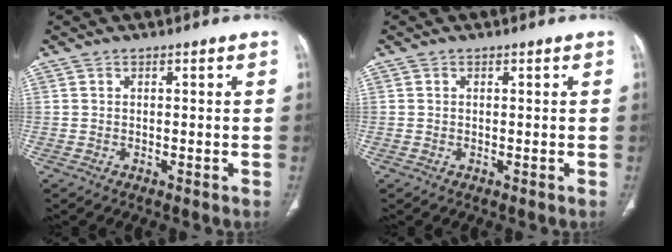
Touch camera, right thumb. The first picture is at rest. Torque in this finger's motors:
{"motor_torque": [0.28, 0.13, 0.20, -0.23, 0.03]}